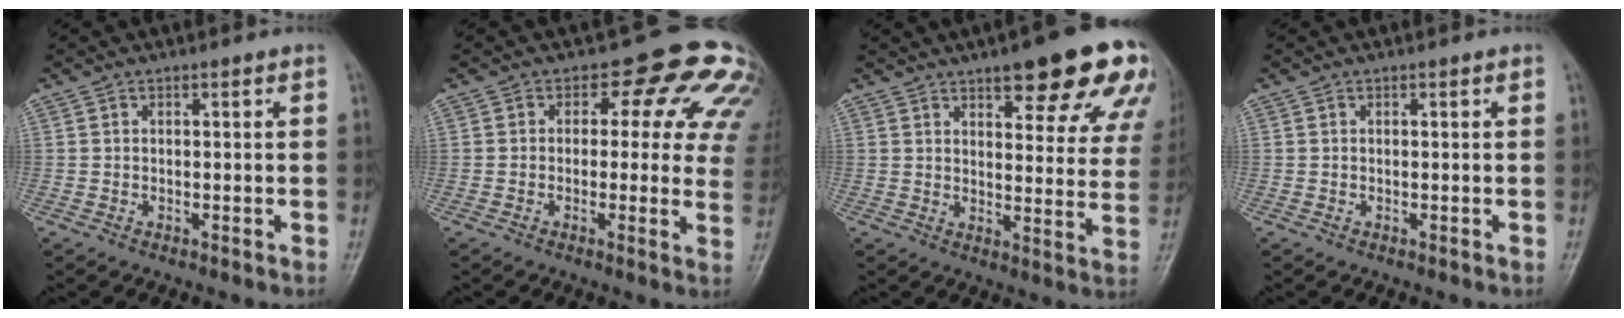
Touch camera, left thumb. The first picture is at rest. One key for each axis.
{"total": 13.6, "fx": 5.5, "fy": 7.9, "fz": 9.6, "tx": -0.057, "ty": -0.012, "tz": 0.039}
{"total": 19.5, "fx": 12.1, "fy": 6.0, "fz": 14.1, "tx": -0.139, "ty": -0.041, "tz": 0.146}
{"total": 0.0}